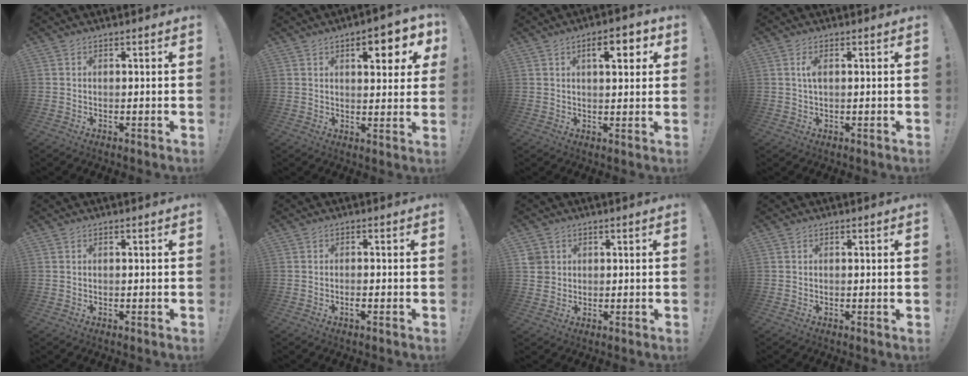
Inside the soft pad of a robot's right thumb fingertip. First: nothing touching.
{"total": 9.0, "force": [4.1, 2.9, 7.4], "torque": [-0.081, -0.019, 0.061]}
{"total": 7.5, "force": [3.0, 2.6, 6.4], "torque": [-0.079, -0.007, 0.041]}
{"total": 2.5, "force": [0.4, 0.9, 2.3], "torque": [-0.040, 0.002, 0.003]}
{"total": 0.0}
{"total": 1.6, "force": [-0.9, 0.0, 1.3], "torque": [-0.030, -0.001, -0.014]}
{"total": 3.7, "force": [1.3, 3.3, 0.7], "torque": [-0.008, -0.001, 0.027]}
{"total": 0.5, "force": [0.2, -0.2, 0.4], "torque": [-0.007, -0.001, 0.002]}